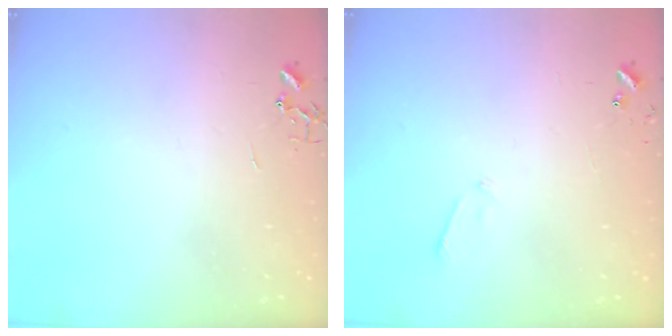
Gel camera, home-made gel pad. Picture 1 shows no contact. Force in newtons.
{"total": 4.2, "press": 4.2, "slide": 0.3}